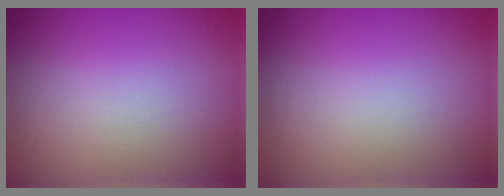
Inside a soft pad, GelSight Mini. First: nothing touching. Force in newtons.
{"total": 0.0}